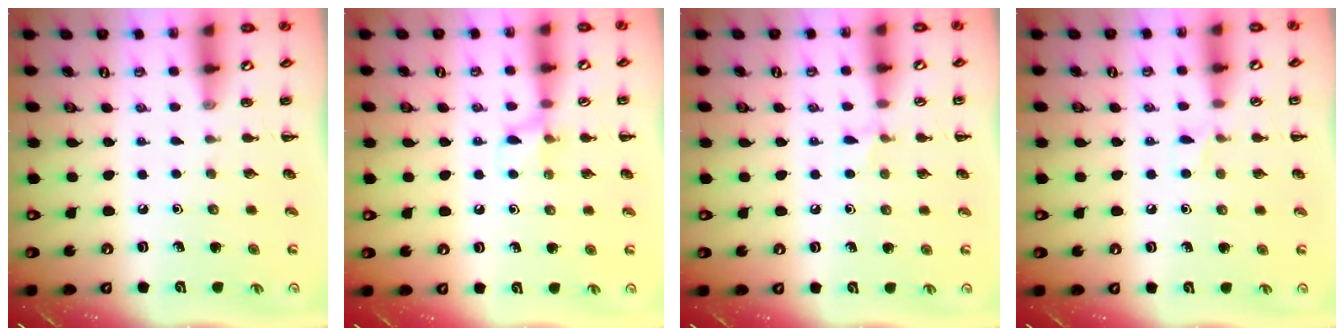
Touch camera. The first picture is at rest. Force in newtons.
{"total": 6.8, "press": 6.6, "slide": 1.6}
{"total": 4.8, "press": 4.5, "slide": 1.6}
{"total": 3.8, "press": 3.5, "slide": 1.4}